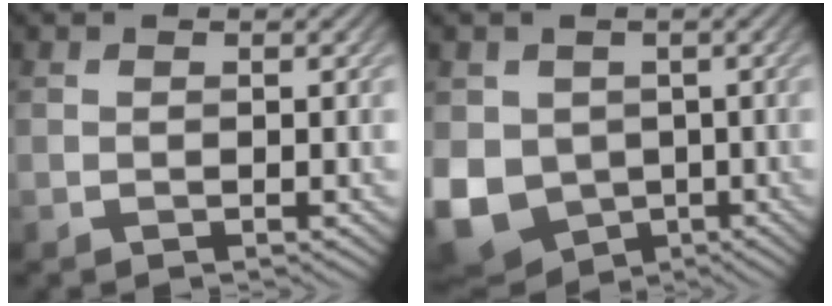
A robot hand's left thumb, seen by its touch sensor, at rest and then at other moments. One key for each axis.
{"total": 9.4, "fx": -1.4, "fy": 7.8, "fz": 5.0, "tx": -0.144, "ty": -0.032, "tz": -0.023}